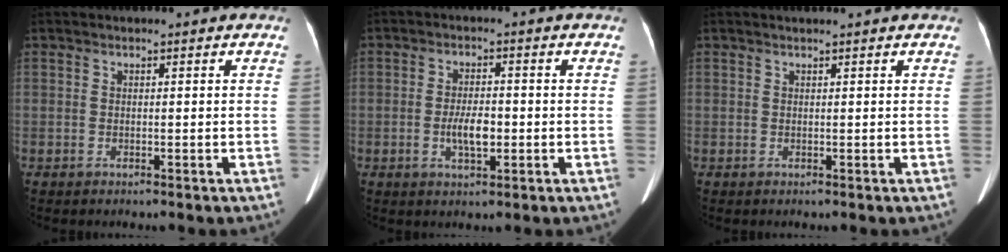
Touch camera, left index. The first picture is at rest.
{"total": 4.2, "force": [-1.0, 1.4, 3.8], "torque": [-0.071, -0.009, -0.017]}
{"total": 2.0, "force": [1.9, -0.1, 0.8], "torque": [-0.008, 0.010, 0.025]}